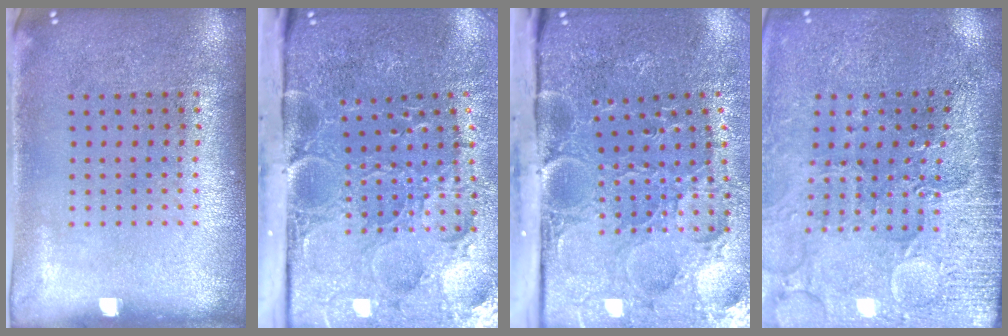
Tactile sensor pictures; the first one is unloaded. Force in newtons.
{"total": 5.5, "press": 4.2, "slide": 3.5}
{"total": 5.2, "press": 4.1, "slide": 3.2}
{"total": 3.4, "press": 3.4, "slide": 0.4}